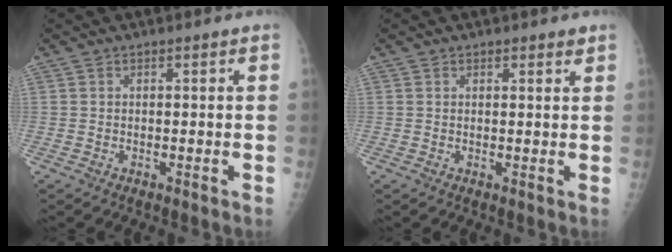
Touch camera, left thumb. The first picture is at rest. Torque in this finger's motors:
{"motor_torque": [-0.26, -0.07, -0.21, -0.21, 0.00]}